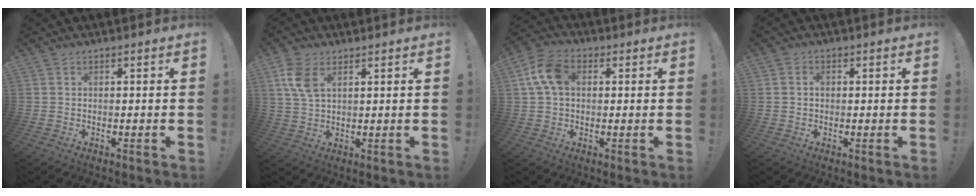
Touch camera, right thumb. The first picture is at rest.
{"total": 7.4, "force": [3.2, 4.1, 5.3], "torque": [-0.110, -0.006, 0.060]}
{"total": 10.0, "force": [1.9, 6.8, 7.0], "torque": [-0.137, 0.015, 0.042]}
{"total": 1.7, "force": [-0.2, 1.4, 0.9], "torque": [-0.012, 0.003, -0.005]}